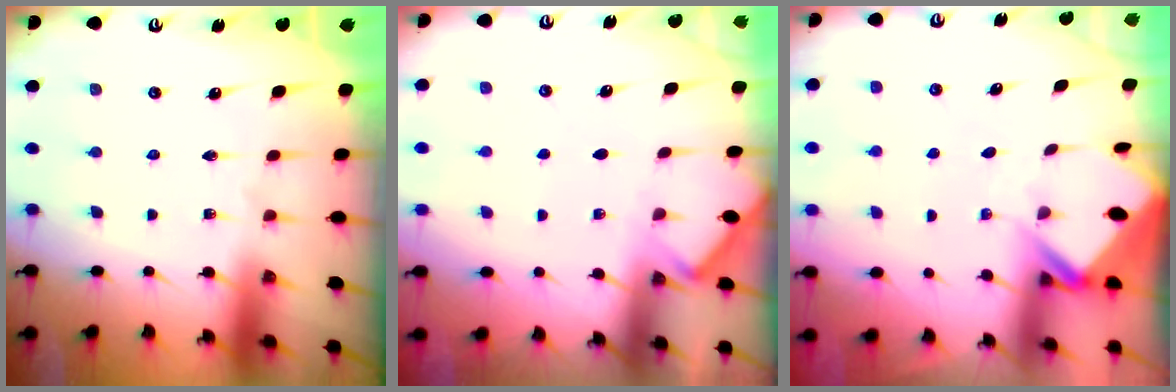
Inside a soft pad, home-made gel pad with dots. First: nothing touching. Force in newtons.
{"total": 3.0, "press": 3.0, "slide": 0.4}
{"total": 3.0, "press": 3.0, "slide": 0.2}